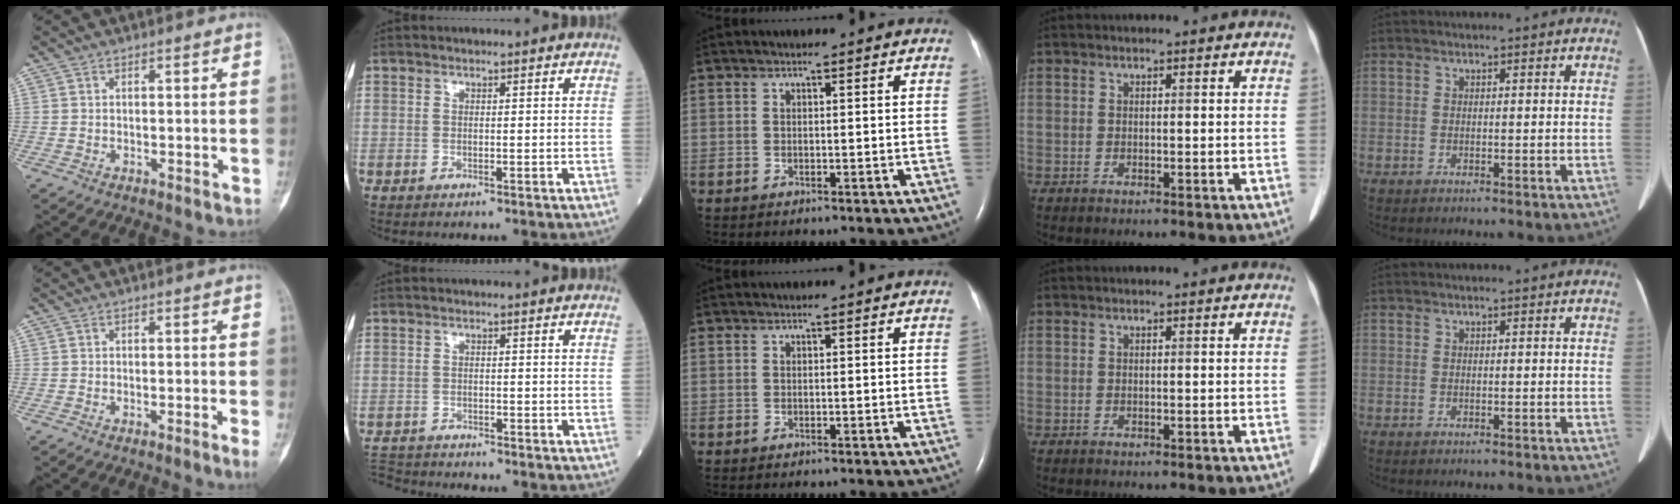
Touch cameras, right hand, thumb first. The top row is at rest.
{"thumb": {"total": 1.6, "force": [-0.8, -0.4, 1.3], "torque": [-0.029, -0.003, -0.015]}, "index": {"total": 4.7, "force": [-4.6, 0.5, -0.1], "torque": [0.003, -0.012, -0.087]}}